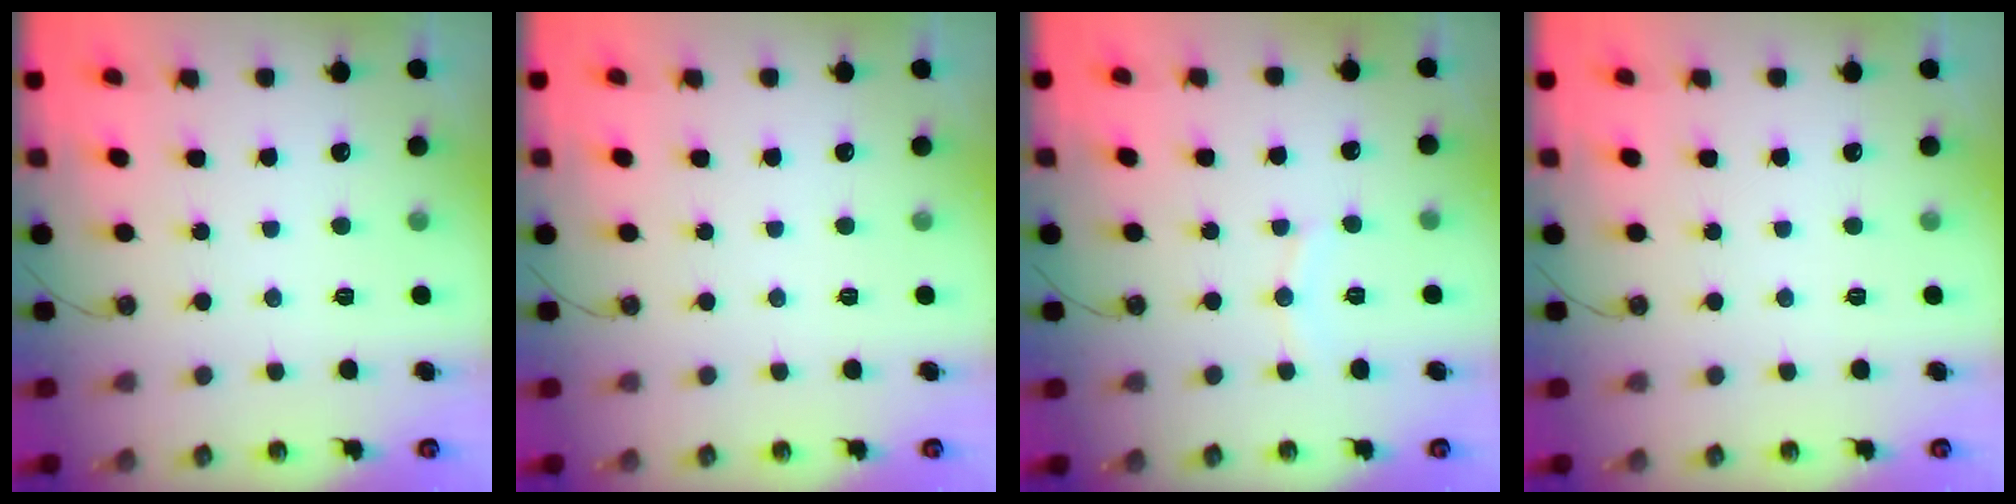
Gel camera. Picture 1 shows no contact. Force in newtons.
{"total": 0.0}
{"total": 5.6, "press": 5.6, "slide": 0.4}
{"total": 0.0}